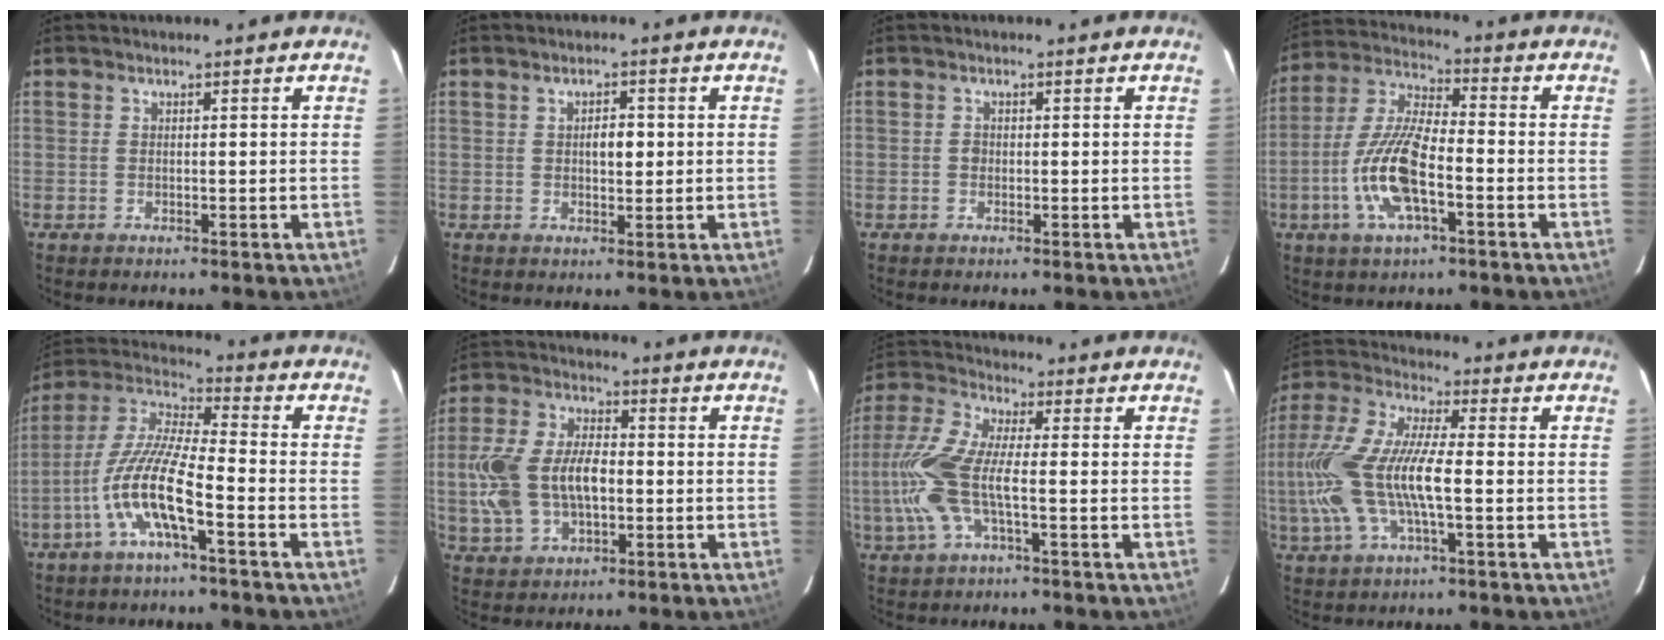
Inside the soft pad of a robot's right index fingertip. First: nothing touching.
{"total": 3.1, "force": [0.4, 1.7, 2.5], "torque": [-0.039, 0.006, 0.006]}
{"total": 0.8, "force": [-0.2, 0.7, 0.2], "torque": [-0.002, 0.002, -0.005]}
{"total": 13.7, "force": [-4.6, 4.6, 12.1], "torque": [-0.257, -0.002, -0.092]}
{"total": 12.2, "force": [-5.2, 2.0, 10.9], "torque": [-0.224, -0.001, -0.105]}
{"total": 14.3, "force": [-1.5, 9.0, 11.0], "torque": [-0.241, 0.012, -0.021]}
{"total": 12.3, "force": [-2.4, 3.6, 11.5], "torque": [-0.256, 0.001, -0.050]}
{"total": 18.1, "force": [-2.3, 5.4, 17.1], "torque": [-0.345, -0.003, -0.049]}